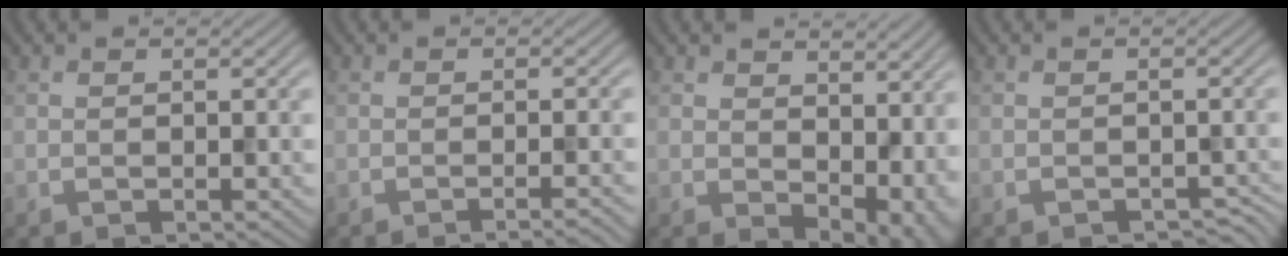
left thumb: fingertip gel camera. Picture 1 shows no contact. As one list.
[{"total": 2.5, "force": [-1.5, 0.4, 2.0], "torque": [-0.018, 0.003, -0.034]}, {"total": 9.3, "force": [1.0, 5.9, 7.1], "torque": [-0.100, -0.027, 0.037]}, {"total": 1.5, "force": [-1.3, 0.6, 0.5], "torque": [-0.004, -0.006, -0.015]}]